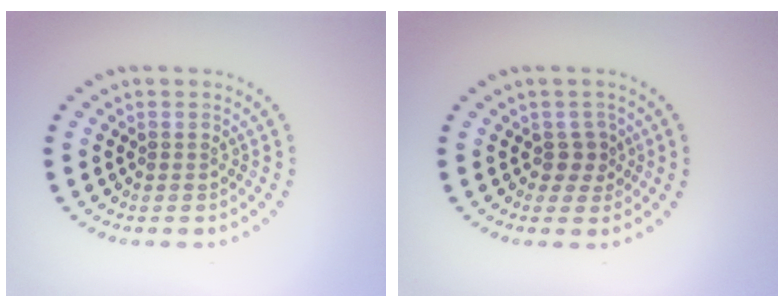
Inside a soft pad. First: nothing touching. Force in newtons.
{"total": 1.6, "press": 1.3, "slide": 1.0}